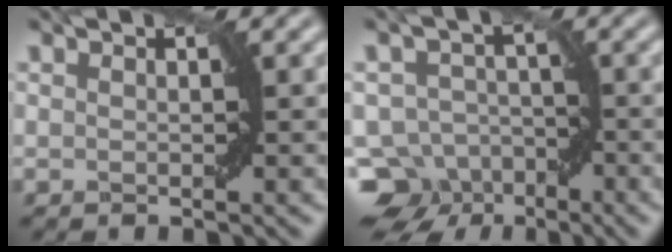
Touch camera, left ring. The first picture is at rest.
{"total": 9.7, "force": [-6.3, 6.8, 2.8], "torque": [-0.040, -0.006, -0.113]}